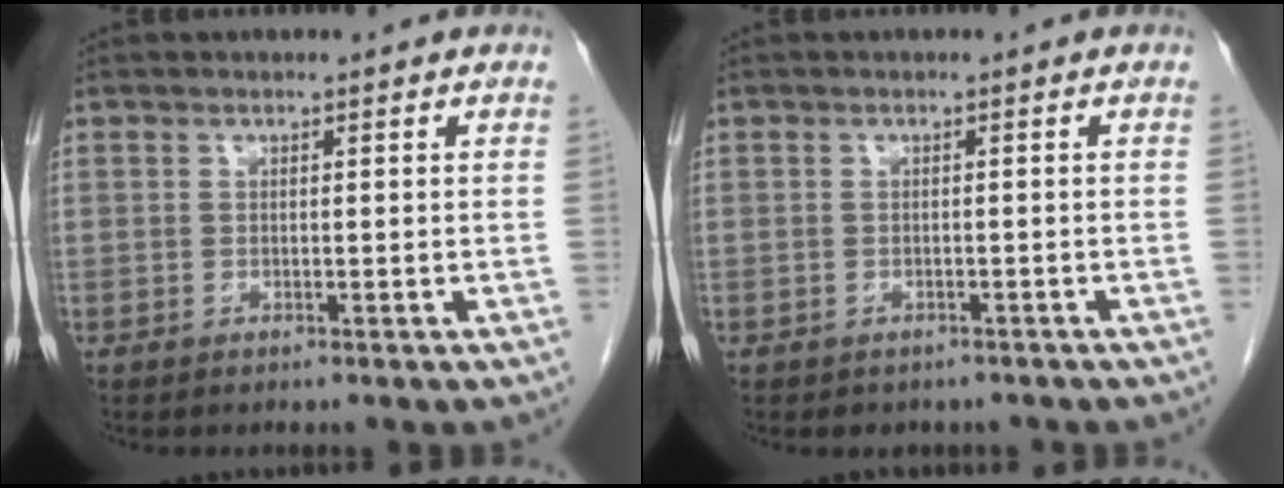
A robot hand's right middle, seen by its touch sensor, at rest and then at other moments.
{"total": 2.6, "force": [-2.2, 1.3, 0.4], "torque": [-0.010, 0.000, -0.025]}